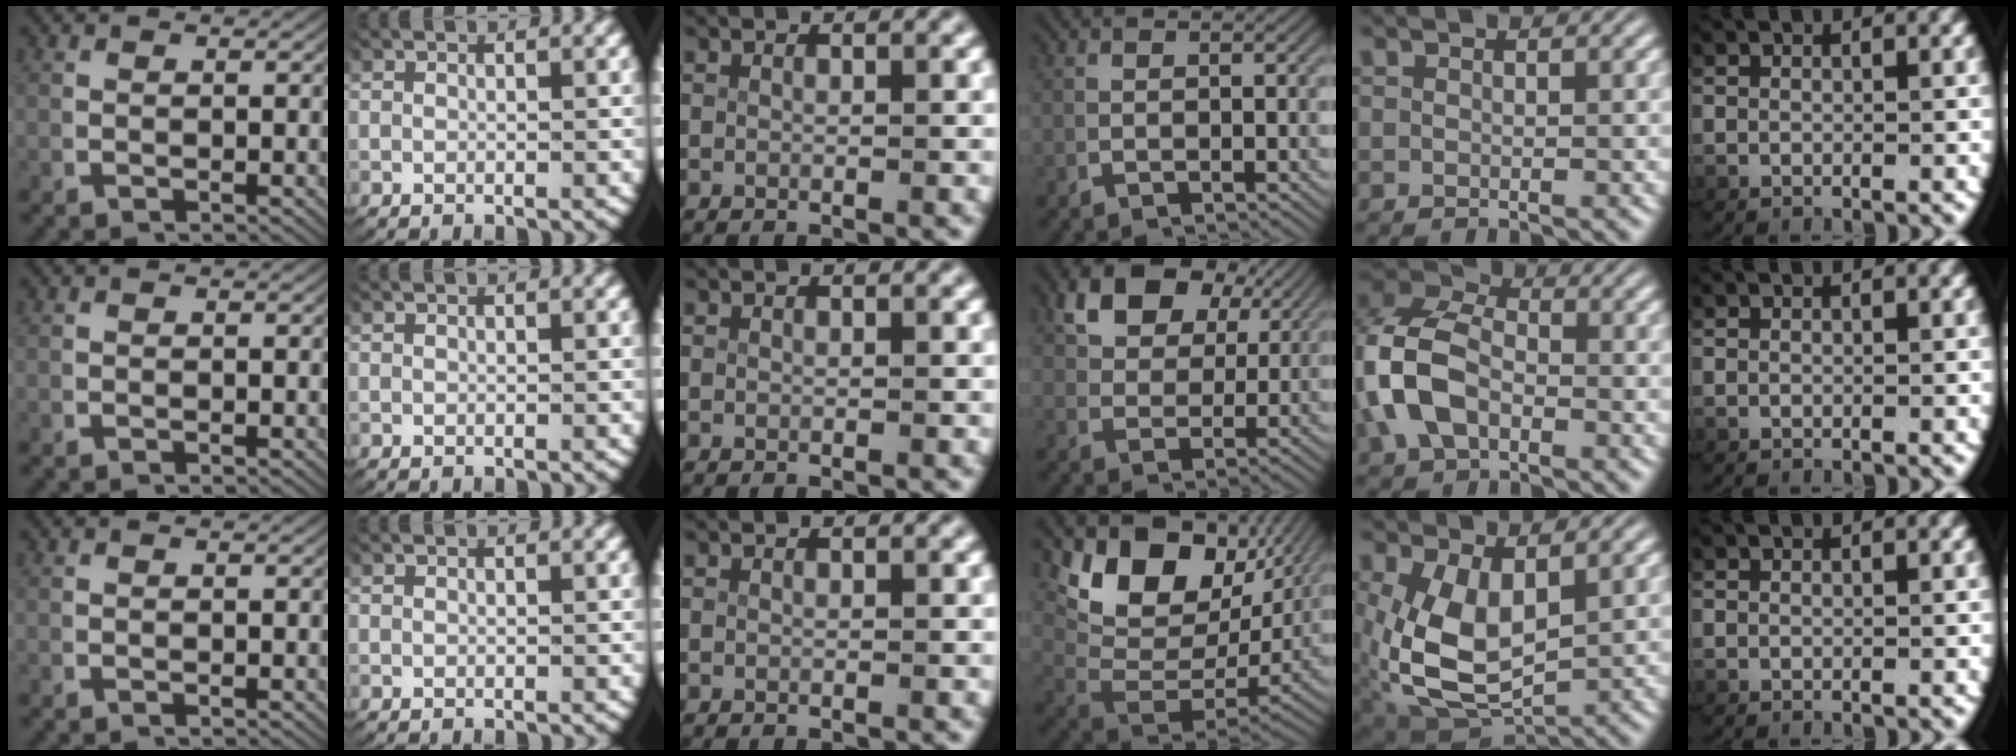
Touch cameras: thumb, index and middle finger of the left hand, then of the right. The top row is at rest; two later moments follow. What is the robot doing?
{"motion": "grasp_and_lifting", "object": "card"}